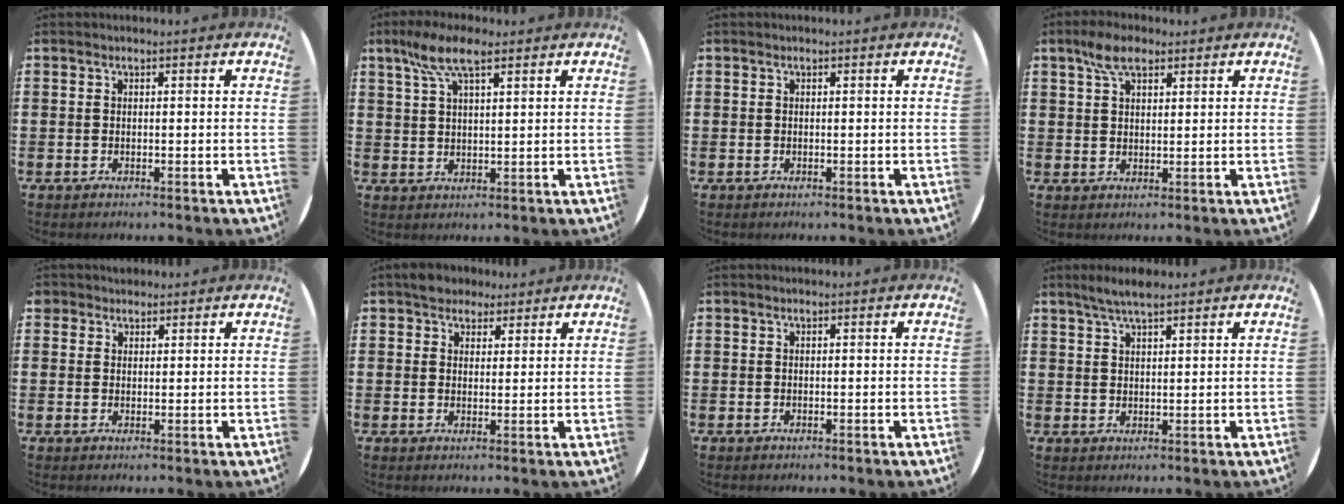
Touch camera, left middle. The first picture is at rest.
{"total": 7.0, "force": [4.3, 2.2, 5.0], "torque": [-0.109, 0.007, 0.077]}
{"total": 0.0}
{"total": 4.9, "force": [3.3, 2.2, 2.9], "torque": [-0.056, 0.005, 0.058]}
{"total": 1.7, "force": [1.4, 0.8, -0.1], "torque": [0.007, 0.001, 0.028]}
{"total": 3.3, "force": [2.8, 1.8, 0.2], "torque": [-0.005, 0.004, 0.052]}
{"total": 0.0}
{"total": 3.5, "force": [2.9, 0.5, 1.8], "torque": [-0.031, -0.003, 0.051]}